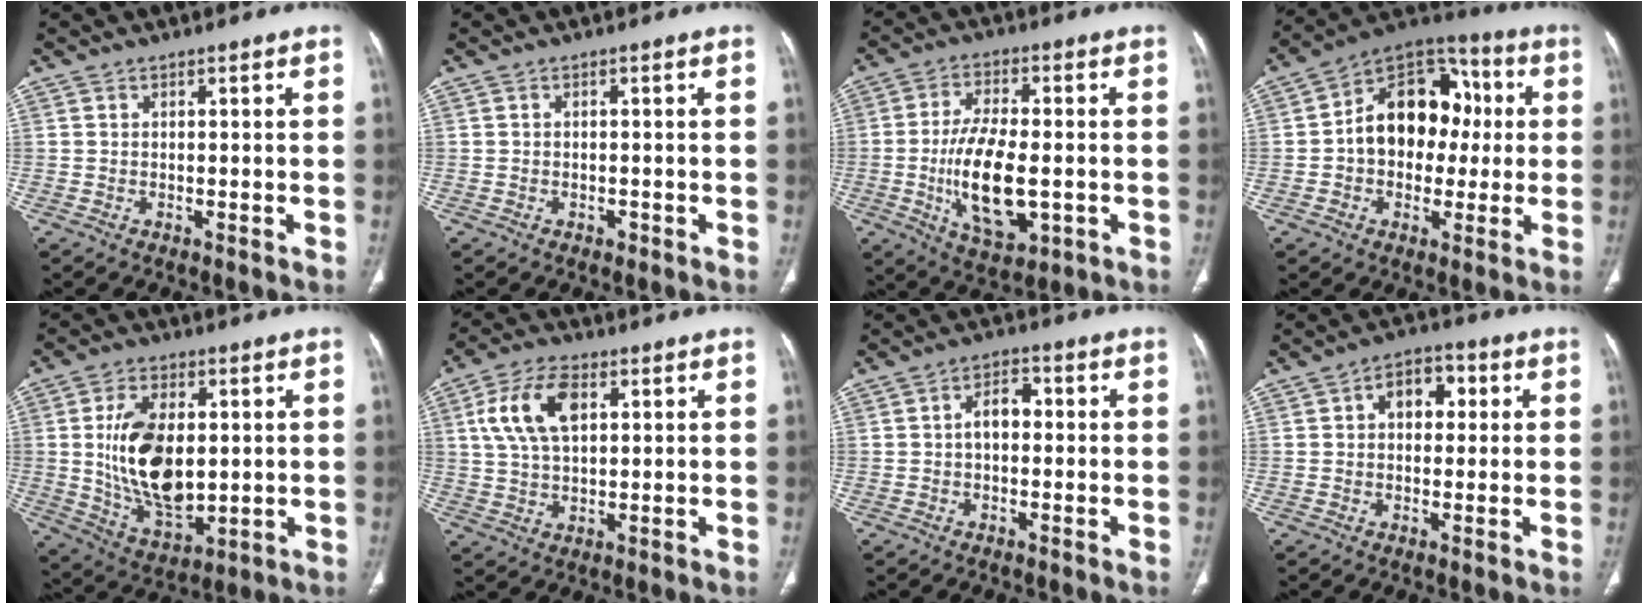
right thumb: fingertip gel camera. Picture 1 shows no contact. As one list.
[{"total": 0.8, "force": [-0.5, 0.6, 0.3], "torque": [-0.003, 0.001, -0.006]}, {"total": 14.2, "force": [-2.4, 6.5, 12.4], "torque": [-0.219, -0.004, -0.032]}, {"total": 16.7, "force": [0.8, 12.3, 11.4], "torque": [-0.125, 0.038, 0.002]}, {"total": 16.3, "force": [1.3, 9.3, 13.3], "torque": [-0.223, -0.015, 0.038]}, {"total": 11.0, "force": [3.4, 6.1, 8.5], "torque": [-0.163, 0.005, 0.063]}, {"total": 4.3, "force": [0.0, 2.7, 3.4], "torque": [-0.047, 0.017, -0.007]}, {"total": 7.0, "force": [1.5, 4.7, 4.9], "torque": [-0.045, 0.015, 0.017]}]